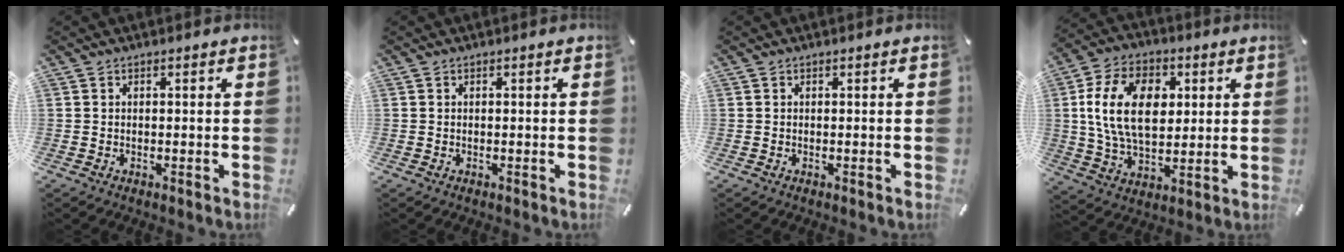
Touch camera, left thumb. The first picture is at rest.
{"total": 0.0}
{"total": 0.0}
{"total": 15.8, "force": [3.1, 10.5, 11.4], "torque": [-0.230, 0.011, 0.053]}